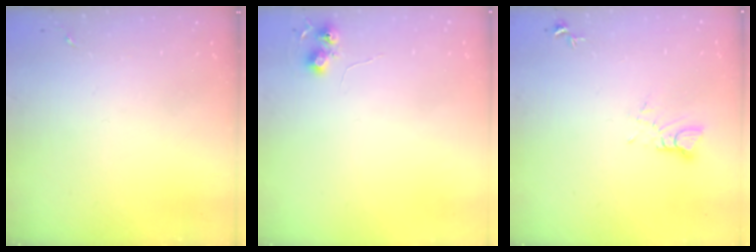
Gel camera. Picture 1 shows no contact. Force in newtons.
{"total": 5.6, "press": 5.6, "slide": 0.8}
{"total": 3.5, "press": 3.5, "slide": 0.2}